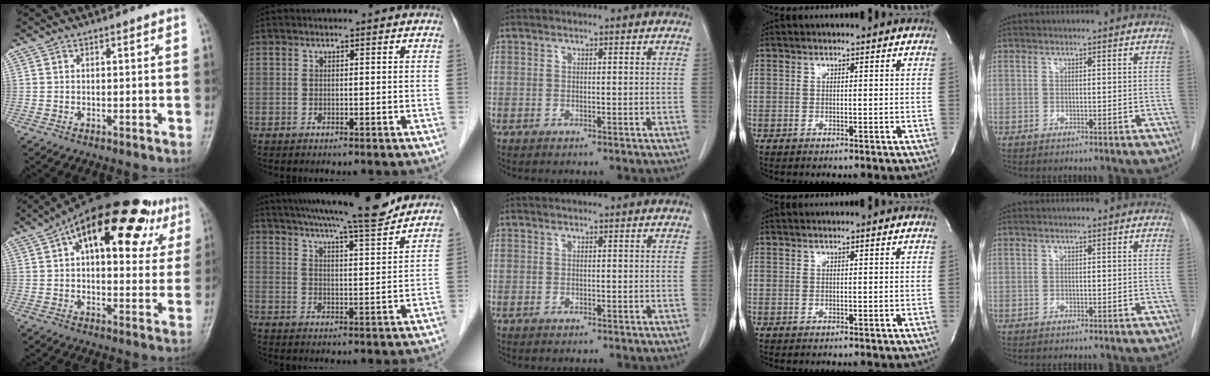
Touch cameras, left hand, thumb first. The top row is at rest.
{"thumb": {"total": 25.2, "force": [11.4, 11.4, 19.4], "torque": [-0.257, 0.019, 0.160]}, "index": {"total": 15.6, "force": [13.8, 0.2, 7.2], "torque": [-0.116, -0.001, 0.199]}}